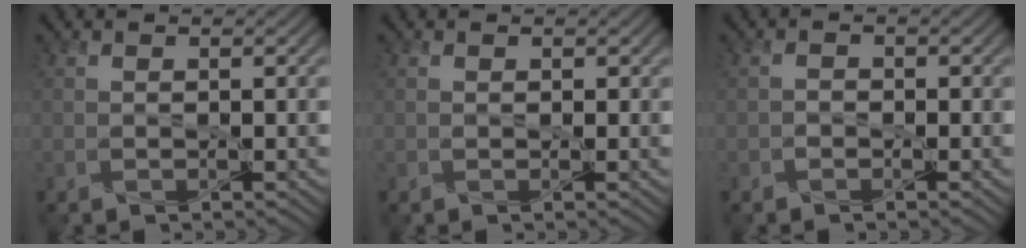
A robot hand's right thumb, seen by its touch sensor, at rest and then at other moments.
{"total": 0.5, "force": [0.3, 0.4, 0.2], "torque": [-0.008, -0.002, 0.004]}
{"total": 1.0, "force": [-0.8, 0.5, 0.1], "torque": [0.002, -0.001, -0.016]}